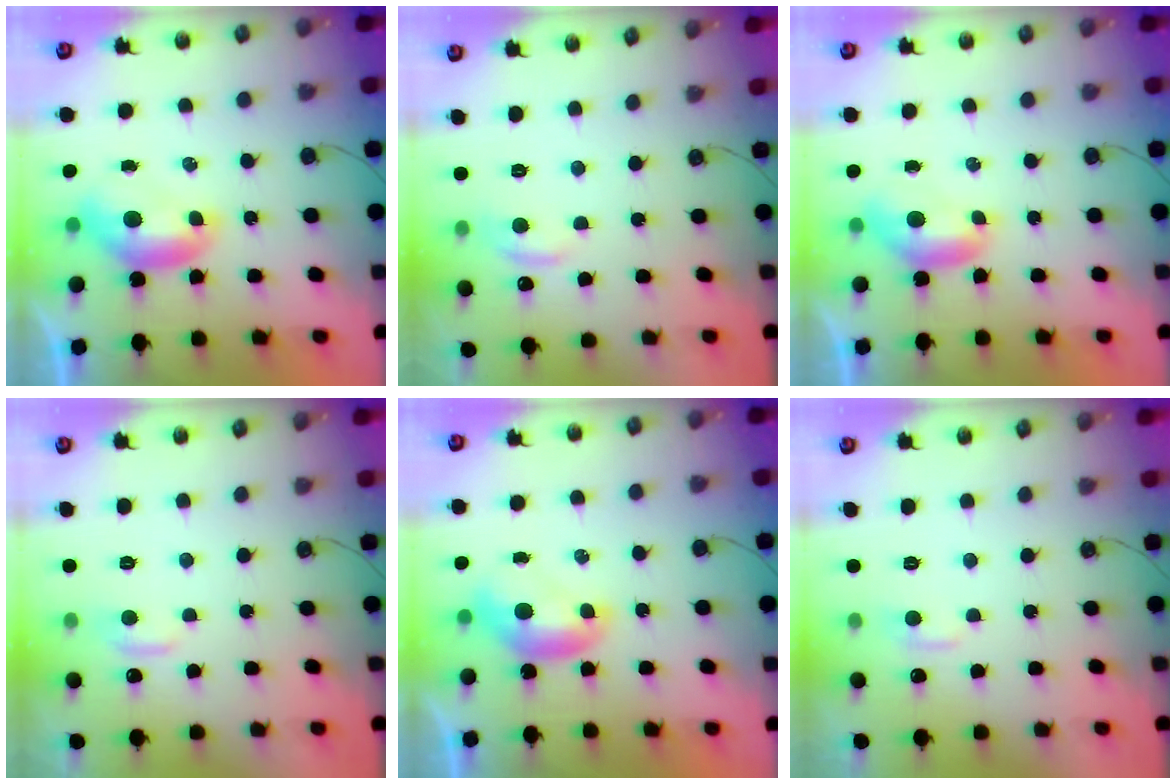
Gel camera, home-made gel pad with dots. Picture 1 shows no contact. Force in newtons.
{"total": 2.6, "press": 2.5, "slide": 0.8}
{"total": 1.3, "press": 1.1, "slide": 0.6}
{"total": 1.0, "press": 0.7, "slide": 0.7}
{"total": 0.0}
{"total": 1.9, "press": 1.8, "slide": 0.6}